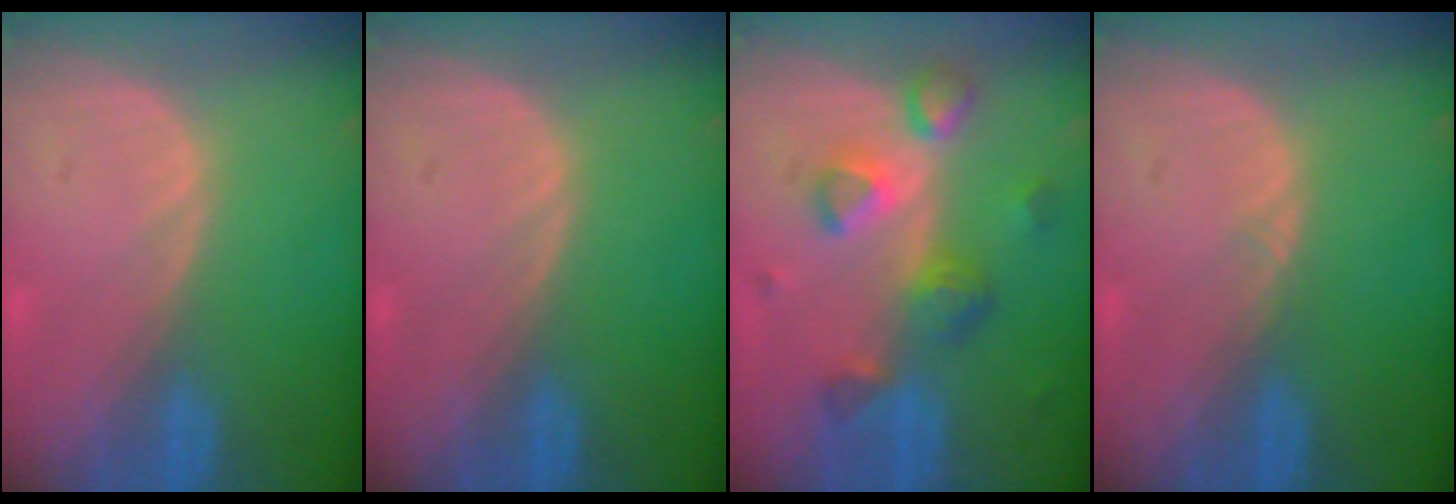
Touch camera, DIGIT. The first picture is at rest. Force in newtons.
{"total": 0.0}
{"total": 7.7, "press": 6.9, "slide": 3.5}
{"total": 0.5, "press": 0.5, "slide": 0.1}